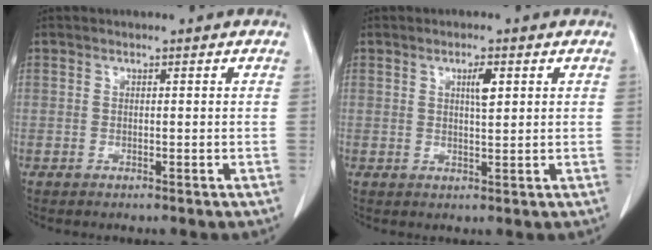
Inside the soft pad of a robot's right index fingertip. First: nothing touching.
{"total": 2.7, "force": [1.0, 0.5, 2.4], "torque": [-0.043, 0.000, 0.017]}